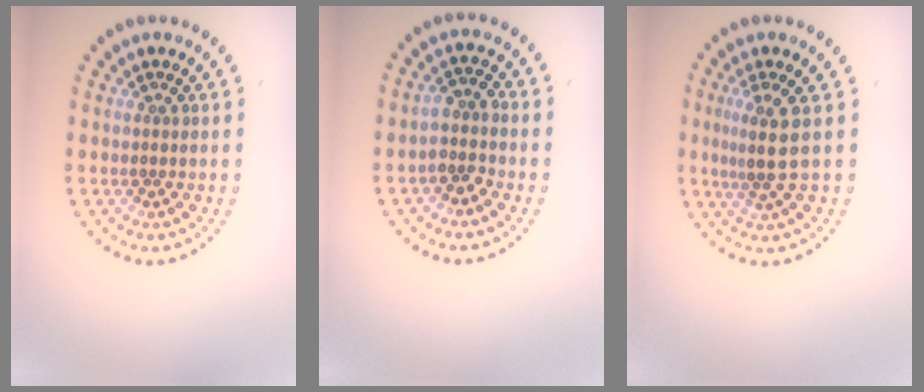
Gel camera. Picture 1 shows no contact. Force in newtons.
{"total": 2.1, "press": 1.7, "slide": 1.3}
{"total": 2.8, "press": 2.0, "slide": 2.0}